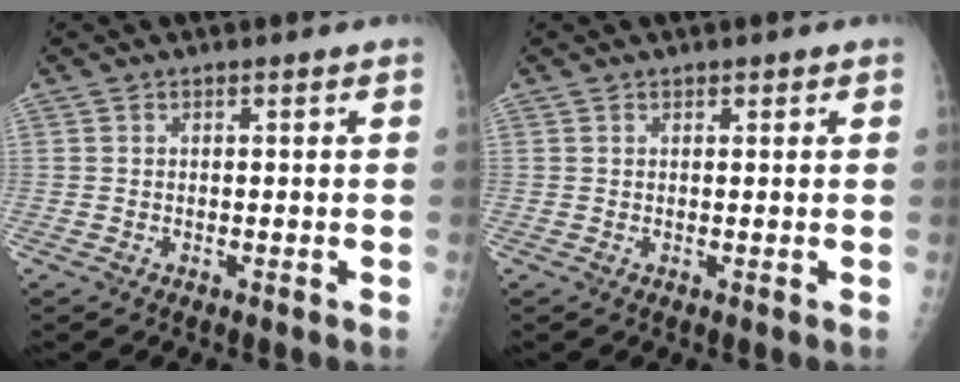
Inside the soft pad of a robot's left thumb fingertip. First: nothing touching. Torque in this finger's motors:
{"motor_torque": [-0.08, -0.11, -0.20, -0.28, -0.01]}